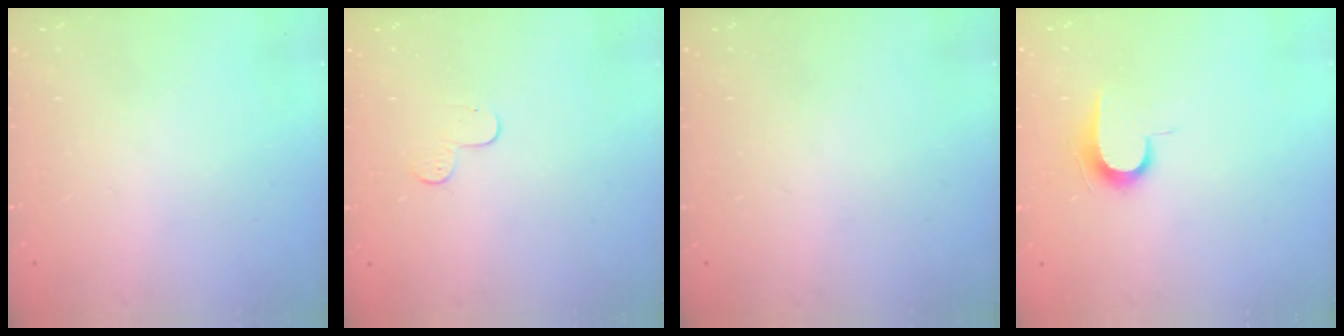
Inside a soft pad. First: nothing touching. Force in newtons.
{"total": 3.9, "press": 3.9, "slide": 0.4}
{"total": 0.0}
{"total": 7.2, "press": 7.1, "slide": 0.7}